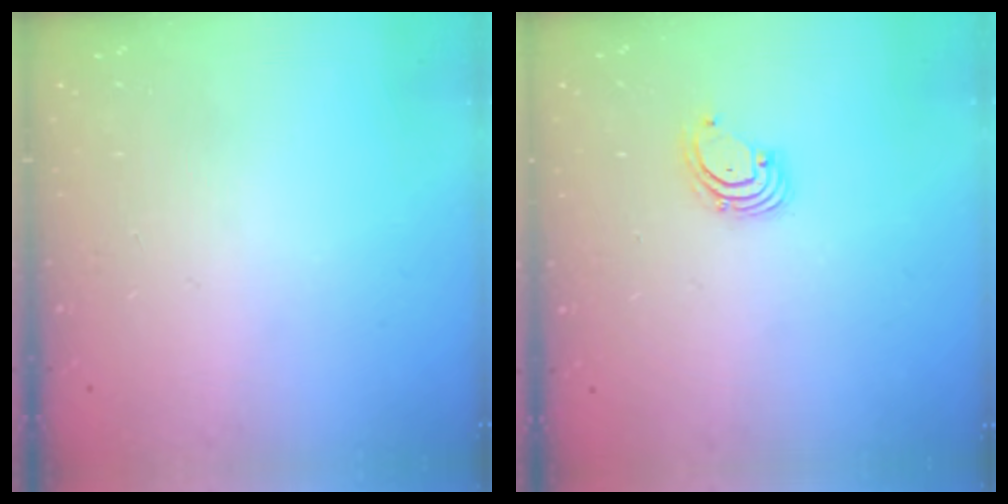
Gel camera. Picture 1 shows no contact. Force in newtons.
{"total": 1.8, "press": 1.8, "slide": 0.2}